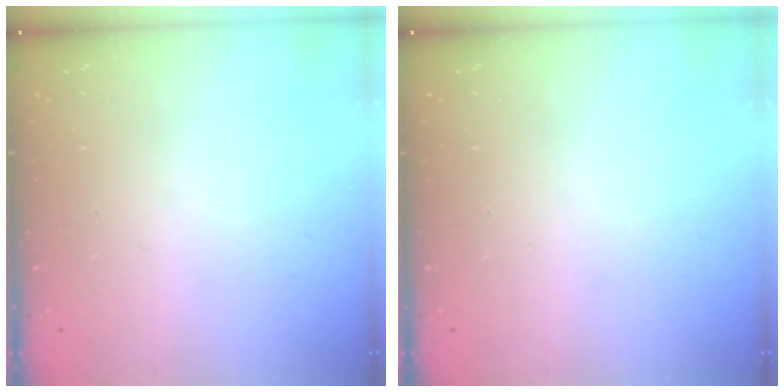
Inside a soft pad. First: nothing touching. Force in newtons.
{"total": 0.0}